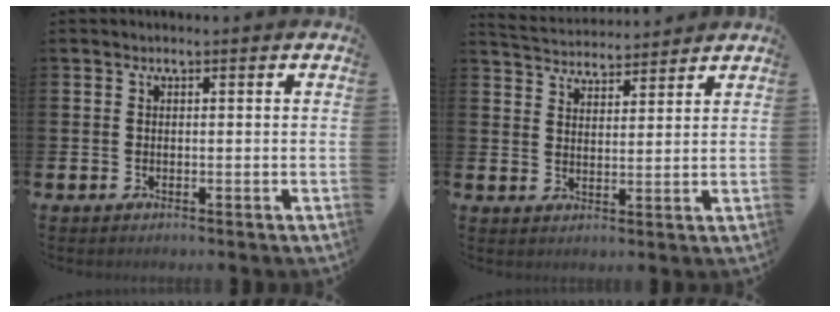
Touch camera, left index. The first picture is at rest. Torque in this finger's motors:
{"motor_torque": [0.05, -1.72, 0.01, -0.01]}